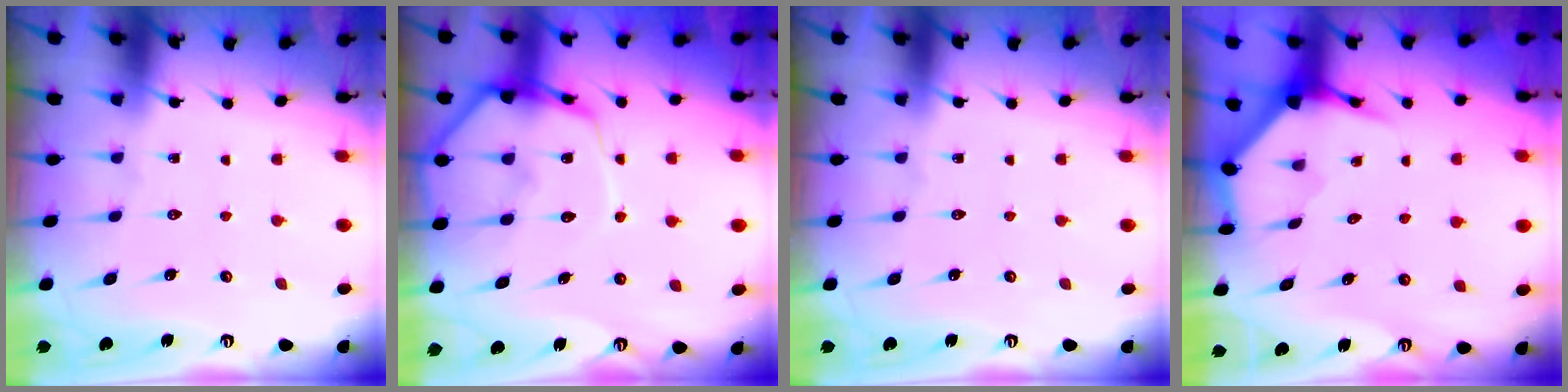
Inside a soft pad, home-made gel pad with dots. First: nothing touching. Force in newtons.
{"total": 13.9, "press": 13.8, "slide": 1.2}
{"total": 0.0}
{"total": 4.0, "press": 3.9, "slide": 0.4}